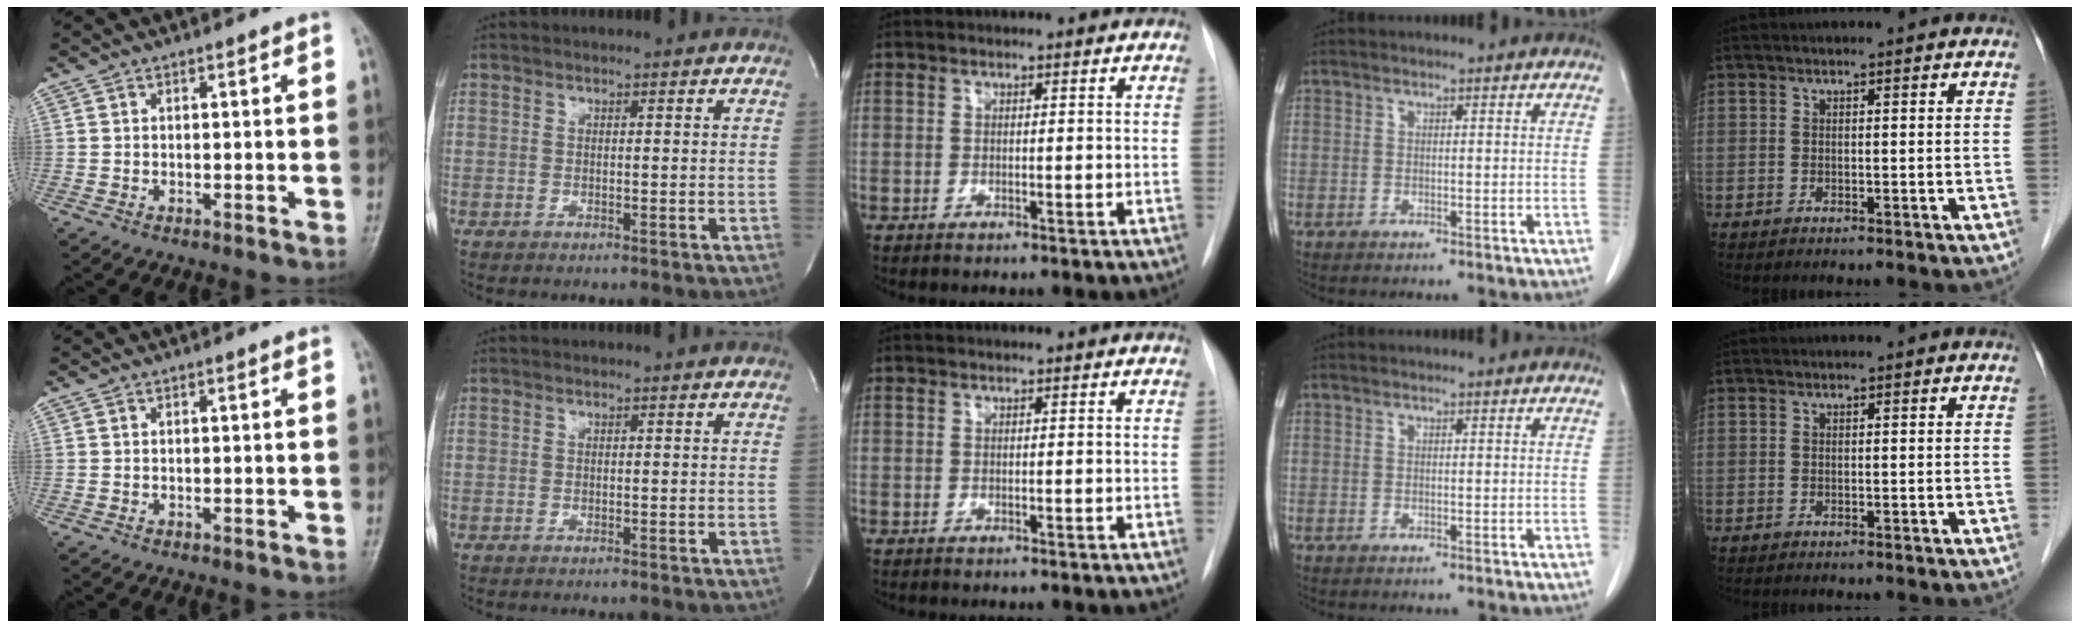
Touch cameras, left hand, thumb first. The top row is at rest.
{}